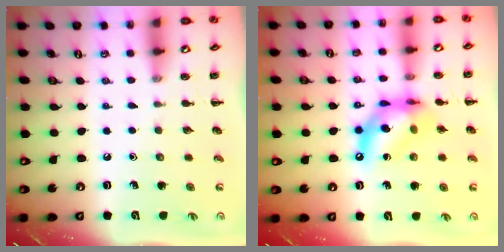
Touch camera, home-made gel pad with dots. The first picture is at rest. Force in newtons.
{"total": 12.6, "press": 12.1, "slide": 3.3}